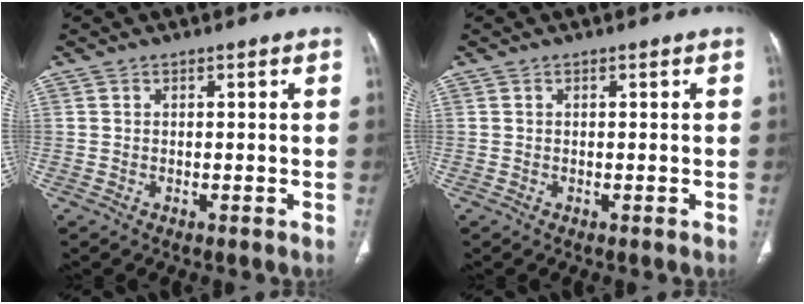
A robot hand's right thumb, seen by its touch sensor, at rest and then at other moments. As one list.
[{"total": 0.0}]